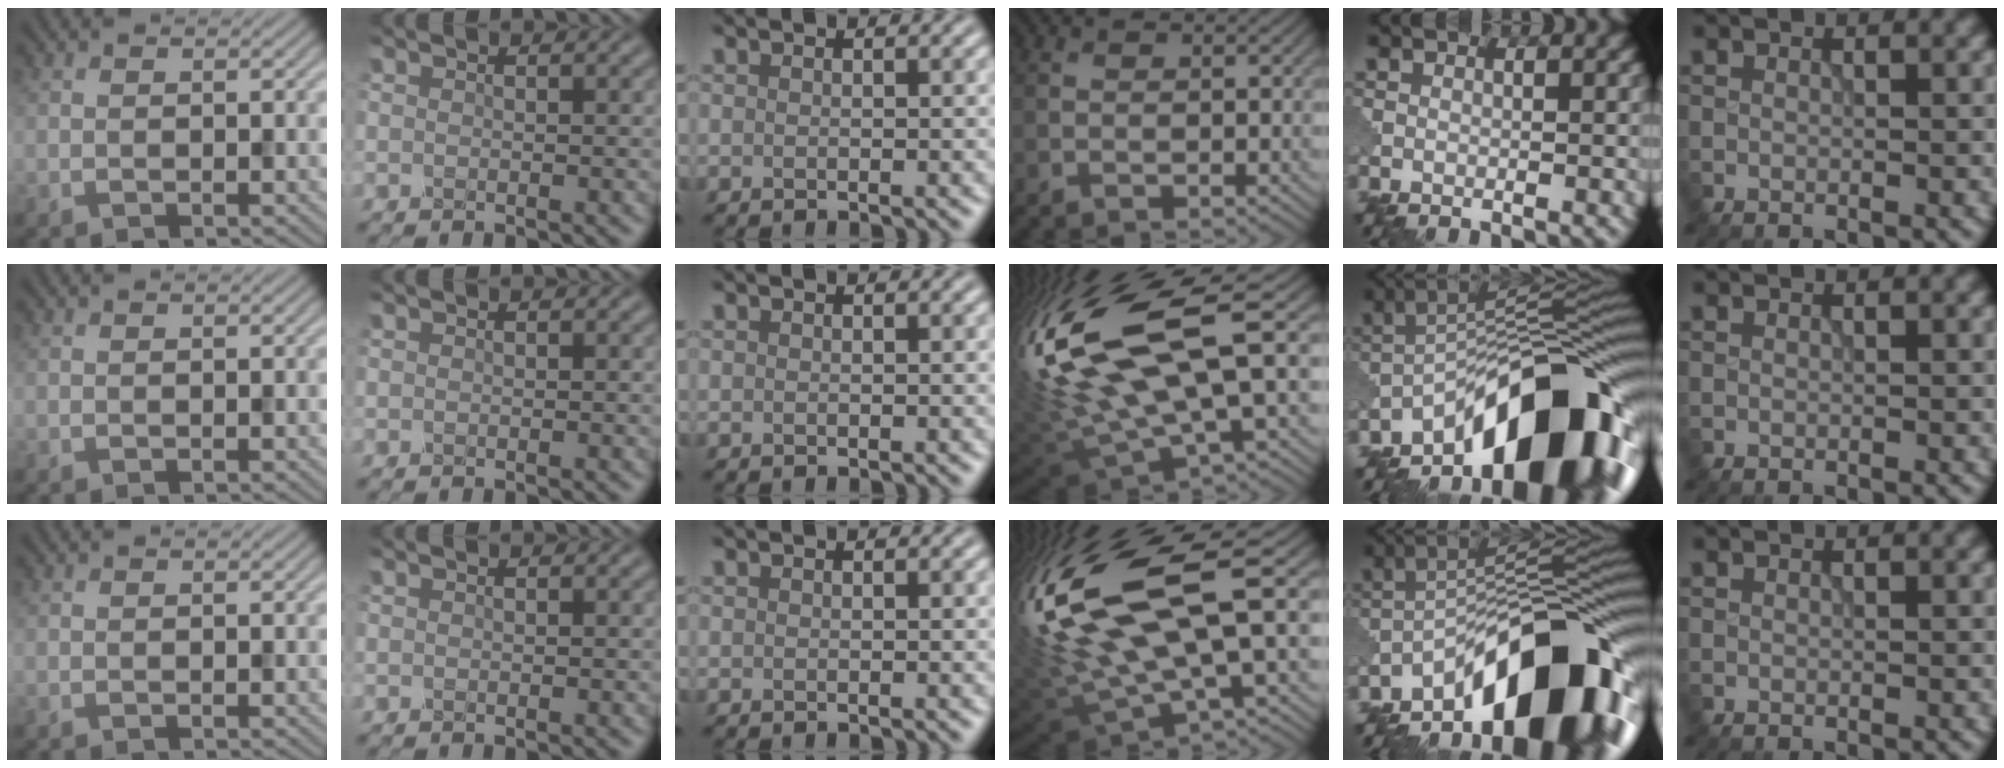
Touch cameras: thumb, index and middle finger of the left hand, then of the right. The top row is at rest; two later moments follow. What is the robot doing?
{"motion": "shake", "object": "salt shaker"}